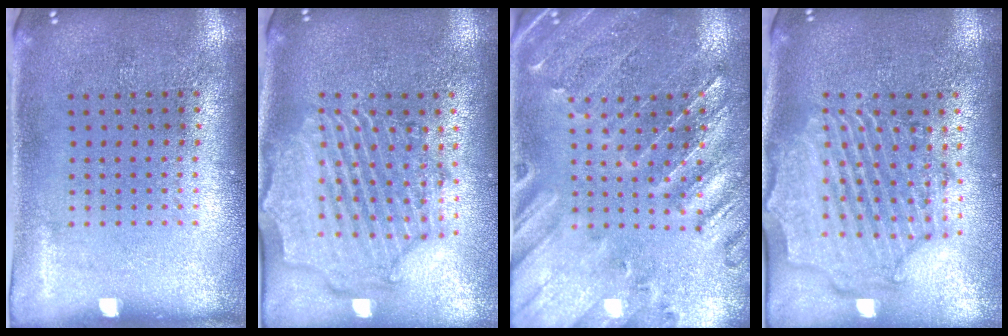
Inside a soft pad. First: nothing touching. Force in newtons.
{"total": 2.5, "press": 2.2, "slide": 1.1}
{"total": 0.8, "press": 0.7, "slide": 0.3}
{"total": 2.5, "press": 2.2, "slide": 1.1}